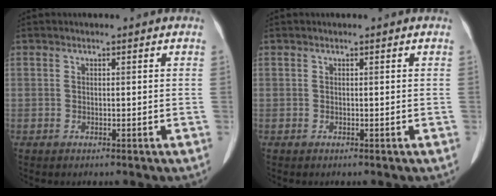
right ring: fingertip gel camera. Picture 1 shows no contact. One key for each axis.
{"total": 0.0}